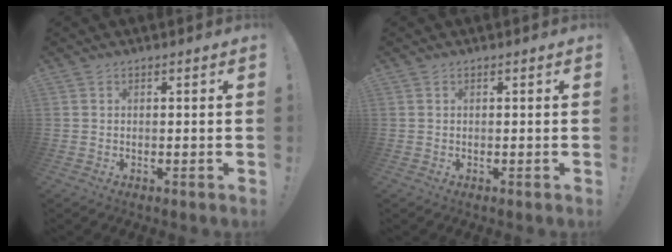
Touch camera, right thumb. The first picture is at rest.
{"total": 0.0}